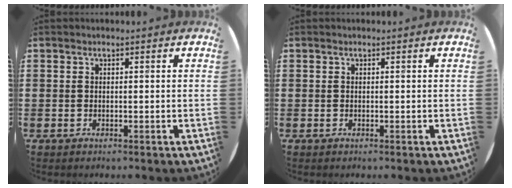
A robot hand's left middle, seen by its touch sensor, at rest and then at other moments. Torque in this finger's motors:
{"motor_torque": [-0.02, 0.02, 0.00, -0.01]}